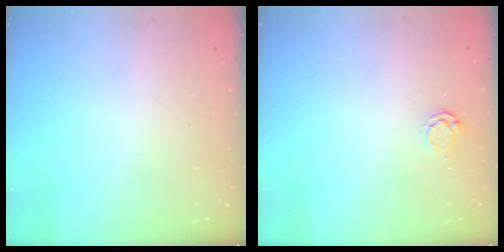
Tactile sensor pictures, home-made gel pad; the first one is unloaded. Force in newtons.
{"total": 3.4, "press": 3.4, "slide": 0.4}